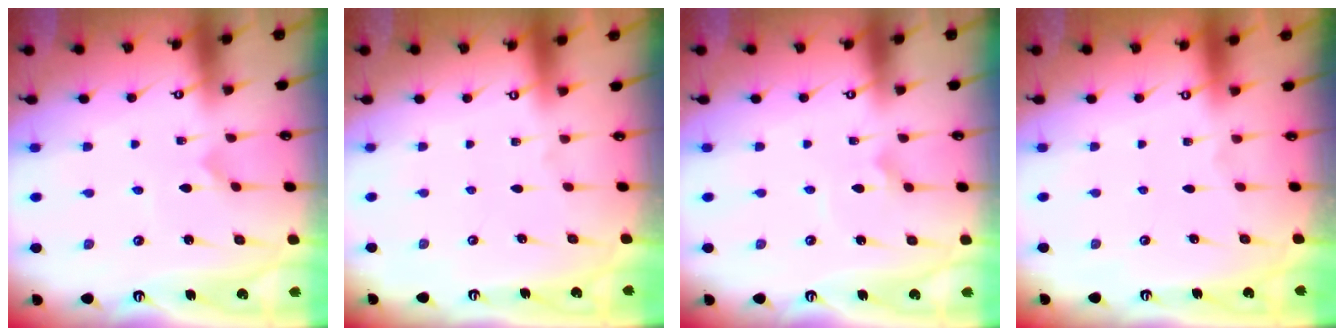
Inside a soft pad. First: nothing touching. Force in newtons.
{"total": 0.0}
{"total": 1.6, "press": 1.6, "slide": 0.0}
{"total": 0.0}